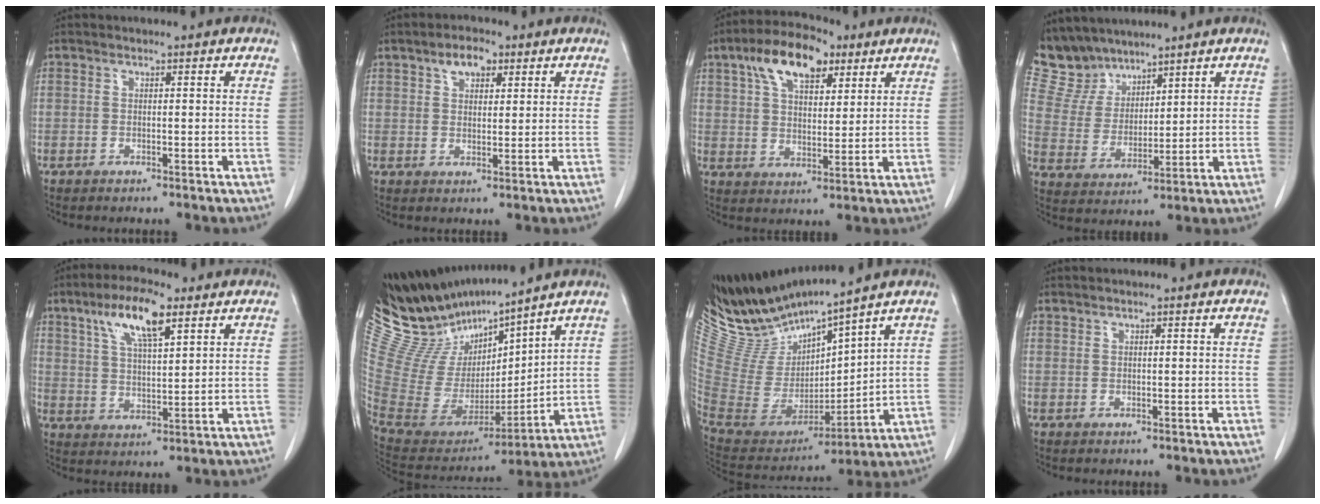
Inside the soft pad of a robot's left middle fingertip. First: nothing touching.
{"total": 4.2, "force": [2.3, 2.2, 2.7], "torque": [-0.046, 0.012, 0.040]}
{"total": 11.3, "force": [6.2, 5.2, 7.9], "torque": [-0.142, 0.027, 0.109]}
{"total": 7.7, "force": [7.0, 3.2, 0.1], "torque": [-0.015, 0.010, 0.156]}
{"total": 9.8, "force": [5.5, 2.4, 7.7], "torque": [-0.146, 0.011, 0.101]}
{"total": 17.0, "force": [15.2, 3.4, 6.7], "torque": [-0.138, -0.010, 0.305]}
{"total": 13.3, "force": [12.5, 0.3, 4.6], "torque": [-0.108, -0.022, 0.261]}
{"total": 0.5, "force": [0.5, 0.0, 0.0], "torque": [-0.003, 0.002, 0.014]}